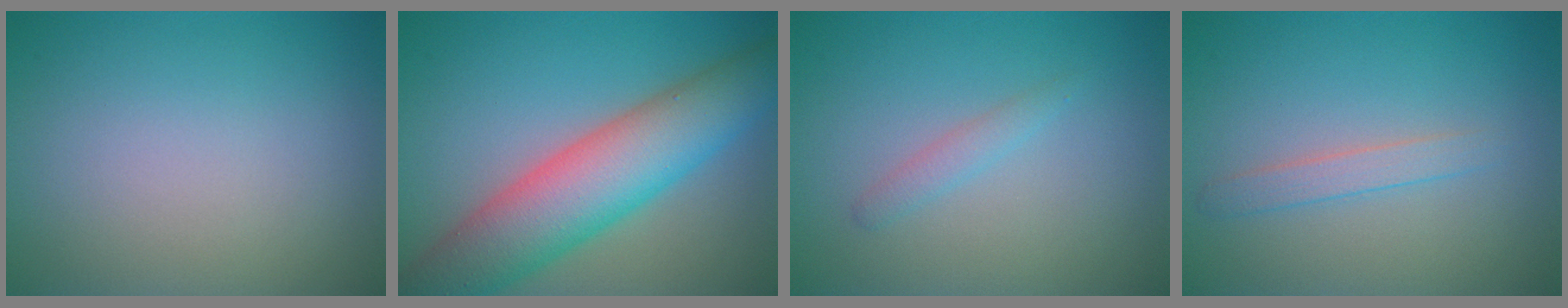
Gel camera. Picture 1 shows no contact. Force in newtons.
{"total": 9.6, "press": 9.6, "slide": 0.3}
{"total": 1.2, "press": 1.2, "slide": 0.0}
{"total": 1.6, "press": 1.6, "slide": 0.1}